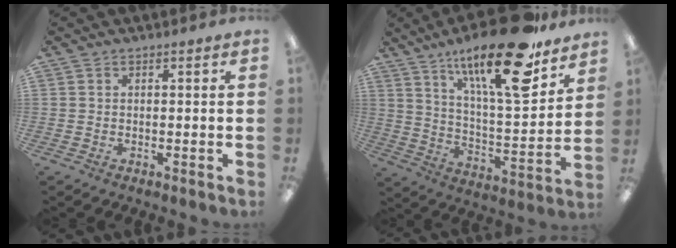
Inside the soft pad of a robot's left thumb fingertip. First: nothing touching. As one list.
[{"total": 23.7, "force": [16.0, 6.5, 16.3], "torque": [-0.259, -0.098, 0.257]}]